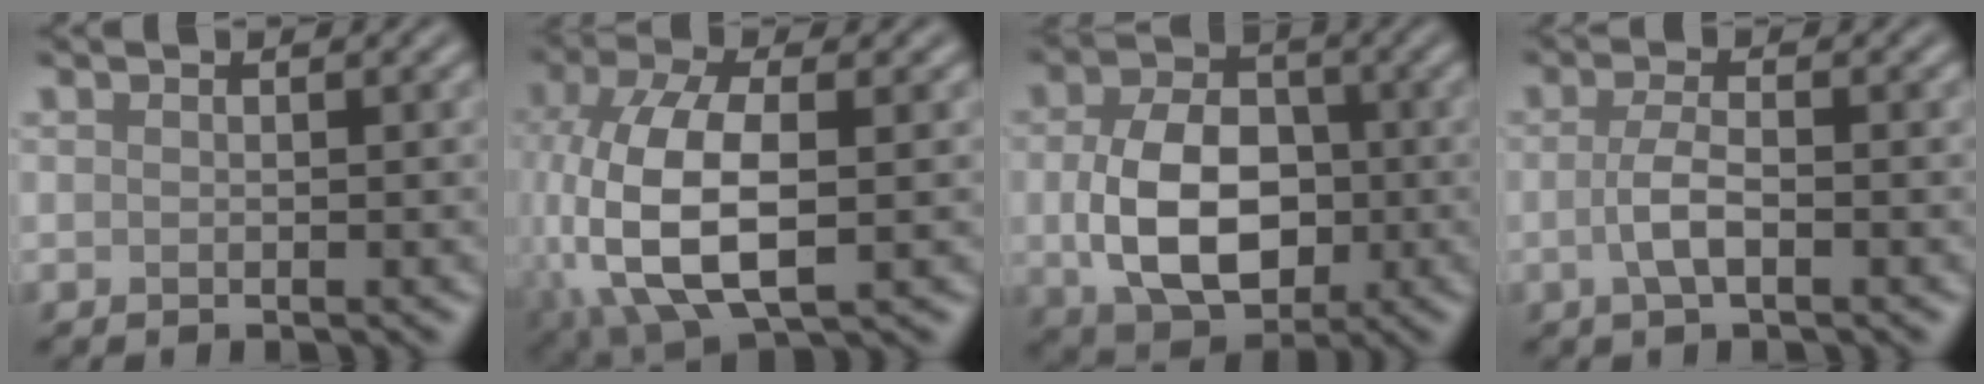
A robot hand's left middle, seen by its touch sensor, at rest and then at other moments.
{"total": 11.2, "force": [-1.5, 5.7, 9.6], "torque": [-0.230, -0.010, -0.028]}
{"total": 8.9, "force": [-0.6, 6.2, 6.4], "torque": [-0.134, -0.012, -0.005]}
{"total": 2.6, "force": [-0.6, 0.8, 2.4], "torque": [-0.052, 0.000, -0.015]}